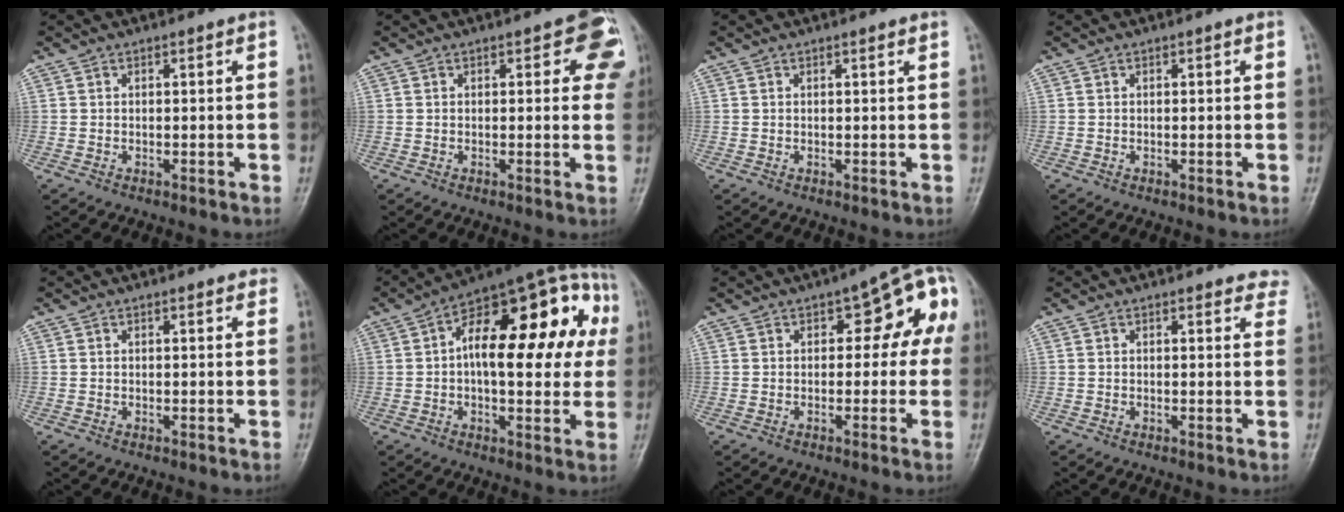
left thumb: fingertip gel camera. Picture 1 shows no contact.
{"total": 7.5, "force": [2.8, 3.8, 5.9], "torque": [-0.017, -0.001, 0.019]}
{"total": 0.9, "force": [0.7, -0.1, 0.5], "torque": [-0.011, 0.001, 0.011]}
{"total": 0.0}
{"total": 1.4, "force": [1.1, 0.5, 0.7], "torque": [-0.003, 0.000, 0.010]}
{"total": 24.8, "force": [3.5, 11.4, 21.8], "torque": [-0.279, 0.042, 0.038]}
{"total": 10.6, "force": [2.0, 5.4, 8.9], "torque": [-0.061, 0.028, 0.012]}
{"total": 4.4, "force": [4.1, 1.6, 0.7], "torque": [0.026, -0.017, 0.023]}